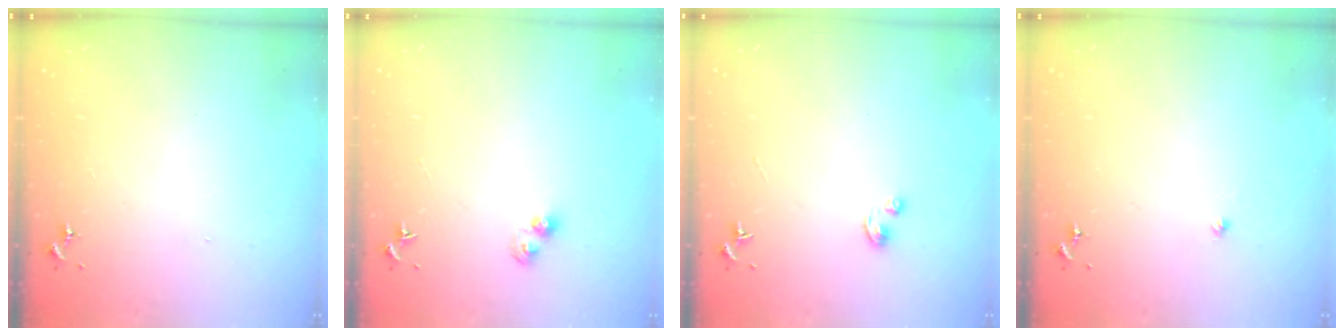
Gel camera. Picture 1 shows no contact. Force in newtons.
{"total": 3.9, "press": 3.9, "slide": 0.4}
{"total": 2.6, "press": 2.6, "slide": 0.2}
{"total": 2.0, "press": 2.0, "slide": 0.2}